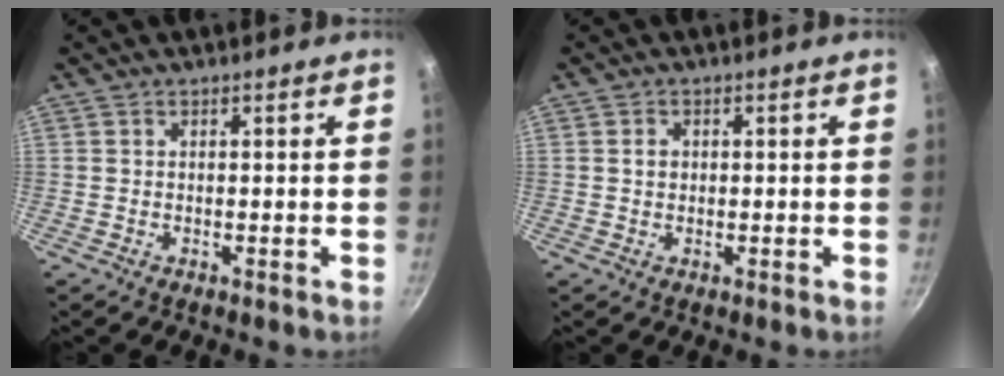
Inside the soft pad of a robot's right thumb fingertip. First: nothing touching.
{"total": 1.5, "force": [0.2, 1.3, 0.8], "torque": [-0.010, 0.003, 0.004]}